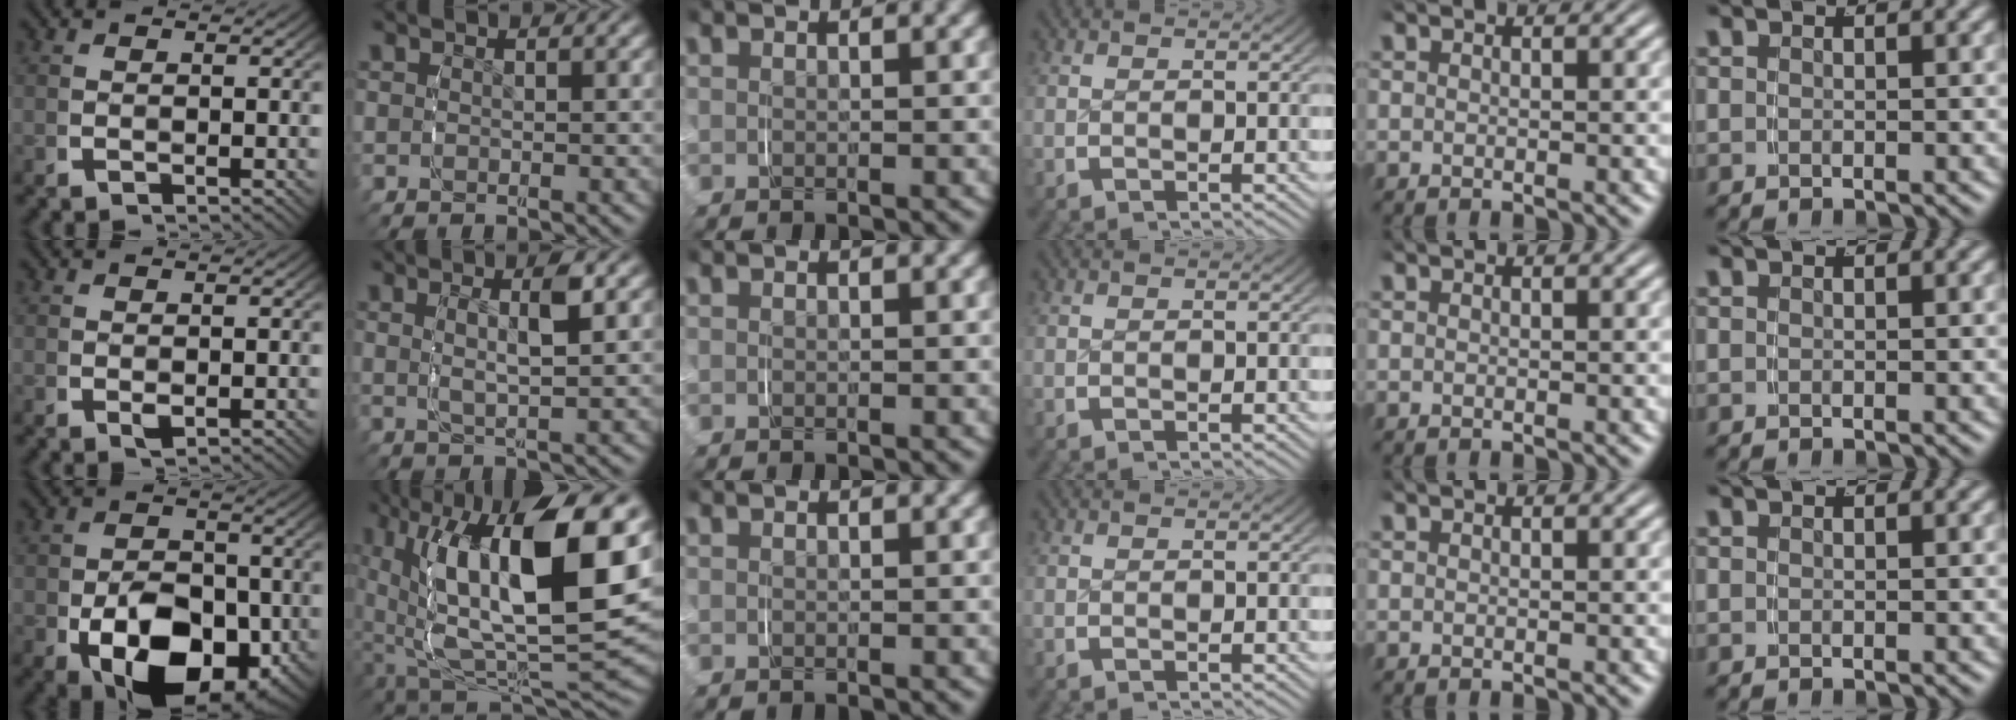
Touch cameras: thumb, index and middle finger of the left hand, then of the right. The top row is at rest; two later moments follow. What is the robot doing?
{"motion": "grasp_and_lifting", "object": "key"}